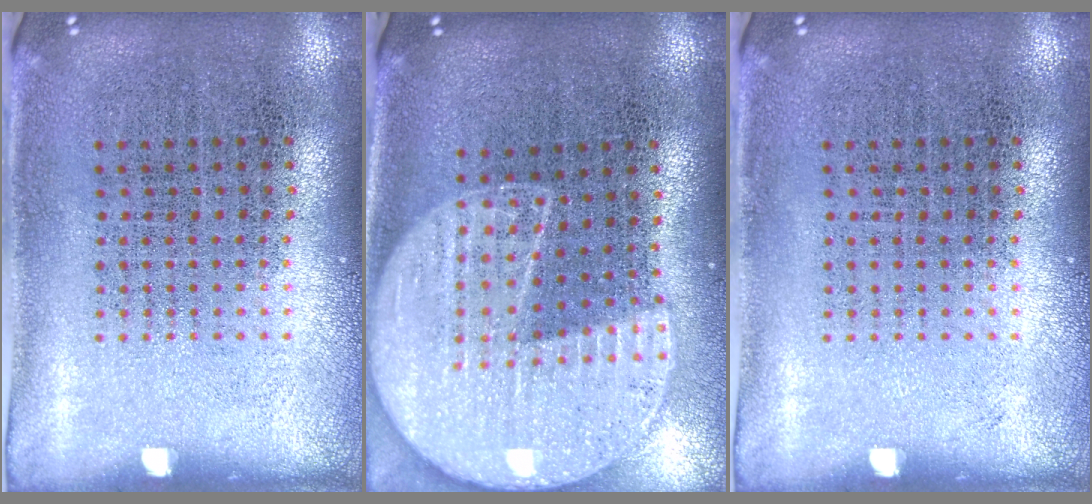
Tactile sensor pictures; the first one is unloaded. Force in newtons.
{"total": 2.1, "press": 1.9, "slide": 0.9}
{"total": 0.0}